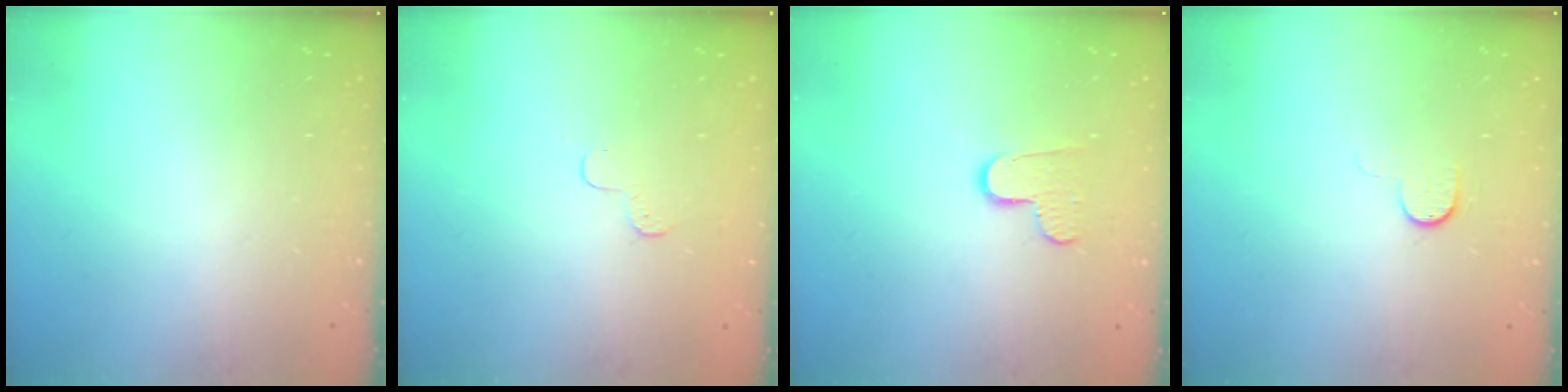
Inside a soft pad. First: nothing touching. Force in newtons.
{"total": 3.2, "press": 3.2, "slide": 0.3}
{"total": 8.3, "press": 8.3, "slide": 0.6}
{"total": 5.0, "press": 5.0, "slide": 0.5}